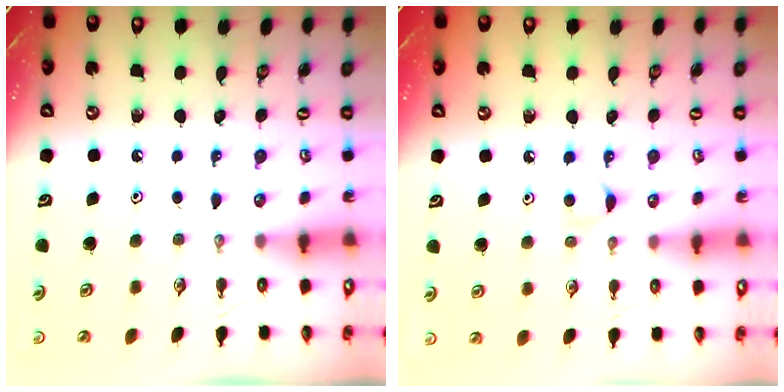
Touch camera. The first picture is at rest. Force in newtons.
{"total": 4.4, "press": 4.4, "slide": 0.6}